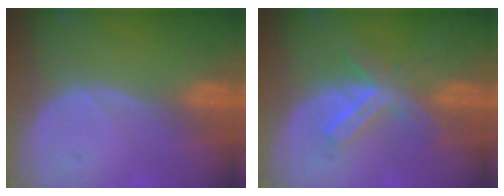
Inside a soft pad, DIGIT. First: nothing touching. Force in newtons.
{"total": 5.5, "press": 5.3, "slide": 1.3}